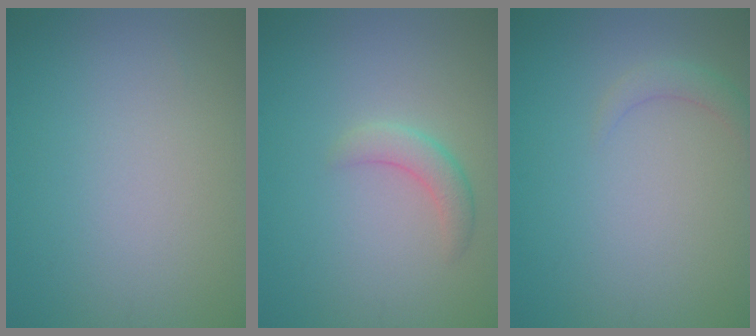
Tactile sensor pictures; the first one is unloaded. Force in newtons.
{"total": 2.1, "press": 2.1, "slide": 0.2}
{"total": 1.4, "press": 1.4, "slide": 0.2}